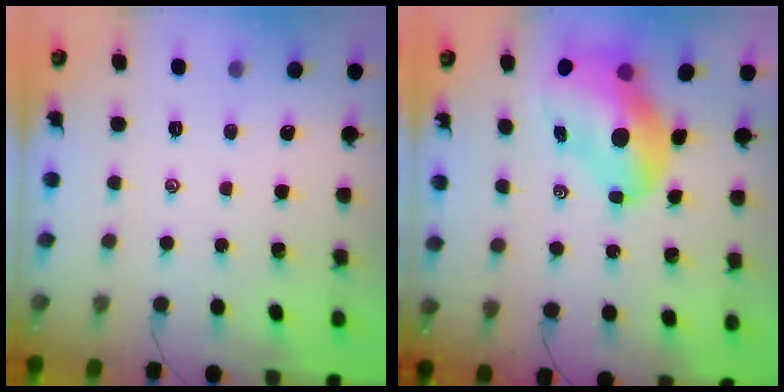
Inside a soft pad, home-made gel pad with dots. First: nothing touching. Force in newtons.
{"total": 13.7, "press": 13.1, "slide": 4.0}